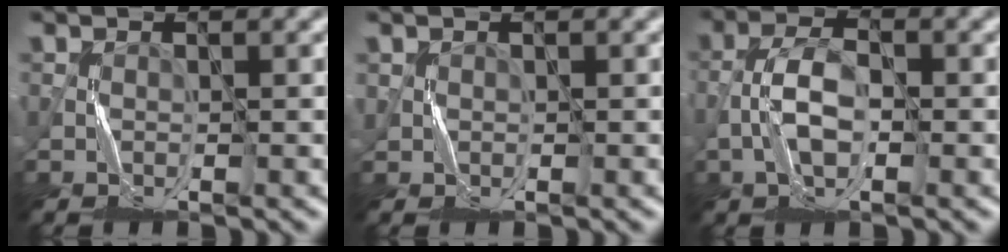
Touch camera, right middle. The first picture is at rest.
{"total": 0.8, "force": [0.3, 0.7, -0.1], "torque": [-0.001, 0.000, 0.009]}
{"total": 3.3, "force": [-1.4, 1.4, 2.5], "torque": [-0.050, 0.008, -0.033]}